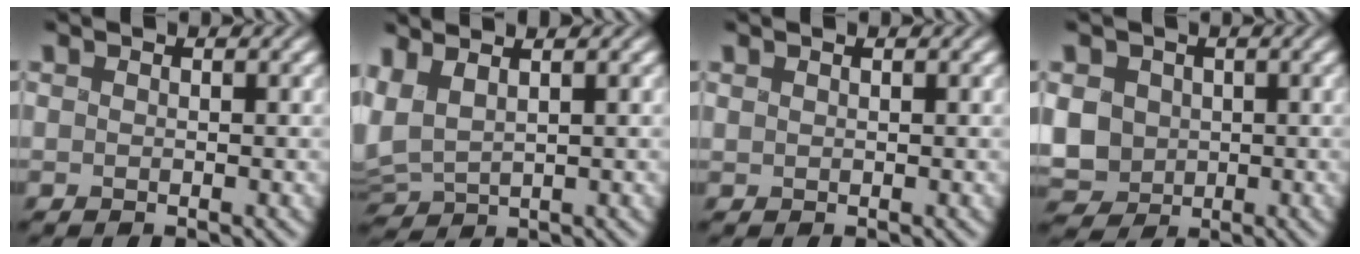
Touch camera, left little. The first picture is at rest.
{"total": 2.8, "force": [0.5, 1.4, 2.3], "torque": [-0.064, 0.005, 0.007]}
{"total": 0.0}
{"total": 7.8, "force": [-0.5, 6.7, 4.0], "torque": [-0.079, -0.007, -0.036]}